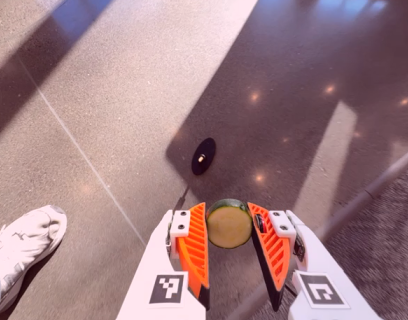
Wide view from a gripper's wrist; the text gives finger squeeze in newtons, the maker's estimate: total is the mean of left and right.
{"total": 8.6, "left": 8.2, "right": 8.9}